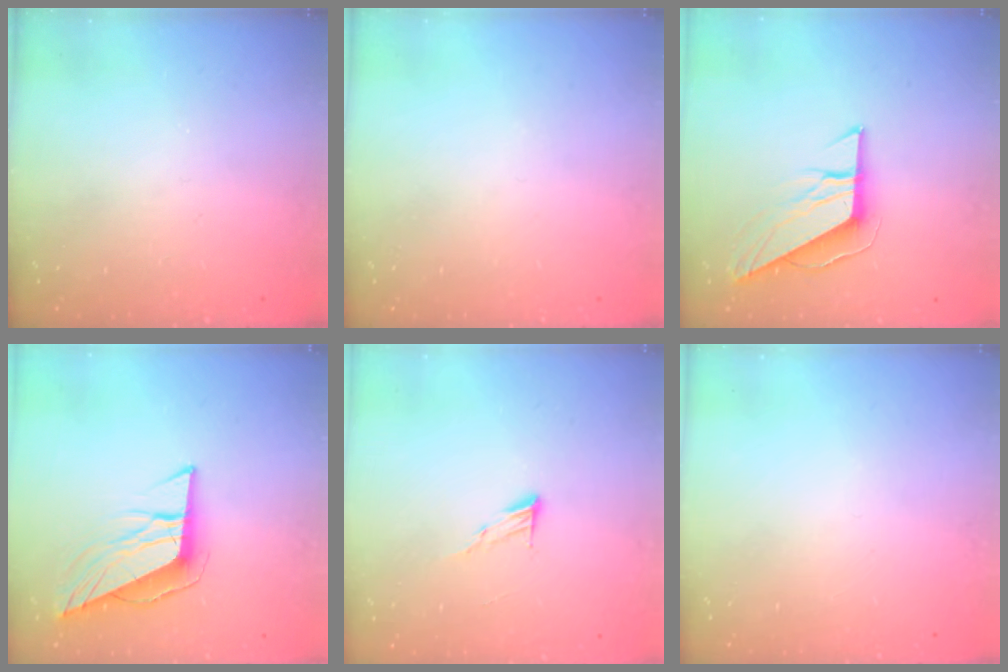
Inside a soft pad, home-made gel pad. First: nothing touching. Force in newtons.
{"total": 0.0}
{"total": 9.2, "press": 9.2, "slide": 0.6}
{"total": 9.3, "press": 9.2, "slide": 1.6}
{"total": 5.6, "press": 5.6, "slide": 0.4}
{"total": 0.0}